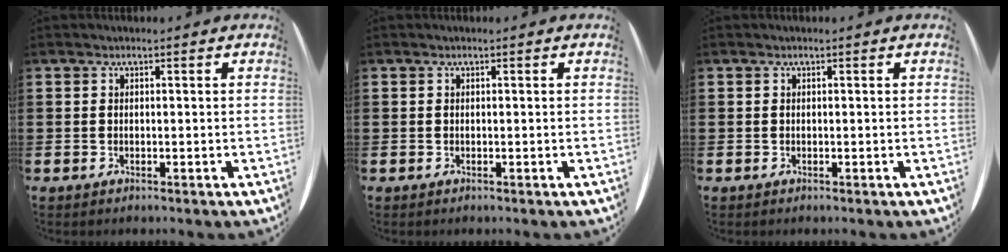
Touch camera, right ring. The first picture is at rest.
{"total": 0.0}
{"total": 0.0}